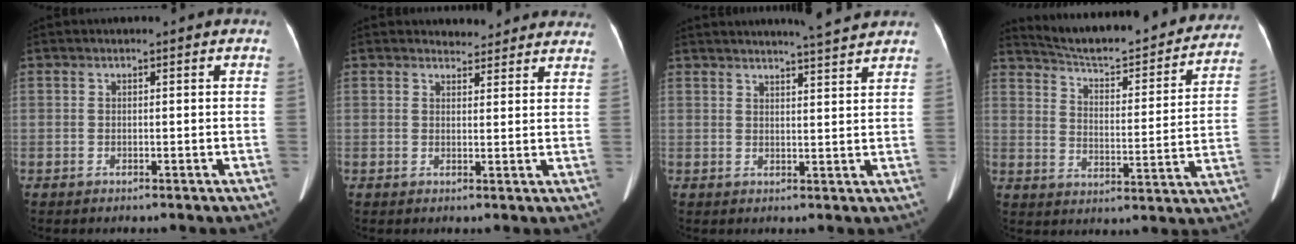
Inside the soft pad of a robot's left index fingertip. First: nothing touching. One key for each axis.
{"total": 7.1, "fx": 6.7, "fy": 2.2, "fz": 0.5, "tx": 0.019, "ty": 0.006, "tz": 0.059}
{"total": 6.7, "fx": 6.2, "fy": -0.5, "fz": 2.3, "tx": -0.042, "ty": -0.002, "tz": 0.077}
{"total": 25.4, "fx": 23.1, "fy": 4.5, "fz": 9.5, "tx": -0.142, "ty": -0.036, "tz": 0.300}